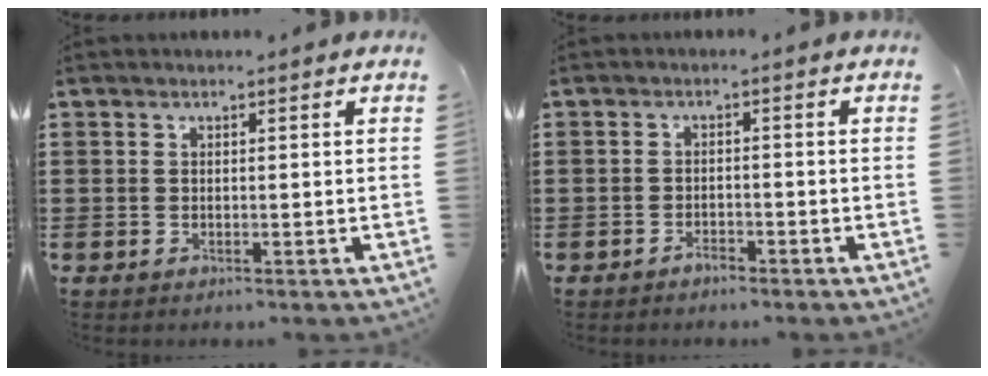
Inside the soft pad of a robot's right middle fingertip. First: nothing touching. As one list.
[{"total": 1.6, "force": [-1.5, 0.4, 0.5], "torque": [-0.015, -0.002, -0.029]}]